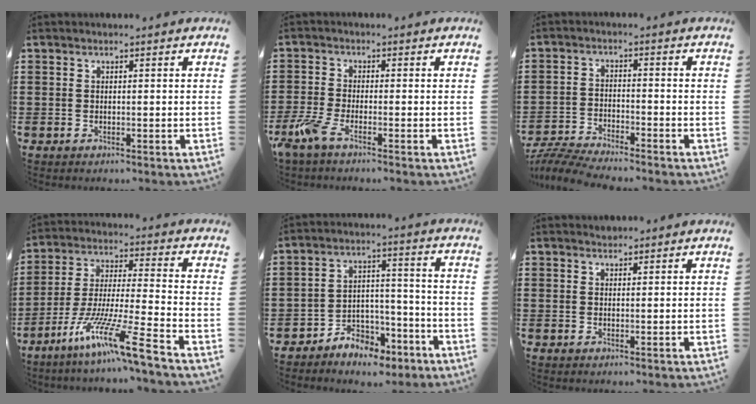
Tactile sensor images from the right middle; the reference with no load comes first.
{"total": 3.9, "force": [-2.4, 0.7, 3.0], "torque": [-0.086, -0.013, -0.052]}
{"total": 5.2, "force": [-5.1, 0.1, 1.2], "torque": [-0.042, -0.012, -0.105]}
{"total": 11.3, "force": [-8.3, -0.5, 7.6], "torque": [-0.151, -0.005, -0.164]}
{"total": 5.9, "force": [-5.2, 2.5, 1.0], "torque": [-0.018, 0.020, -0.101]}
{"total": 0.9, "force": [0.9, 0.3, -0.1], "torque": [0.002, 0.001, 0.016]}